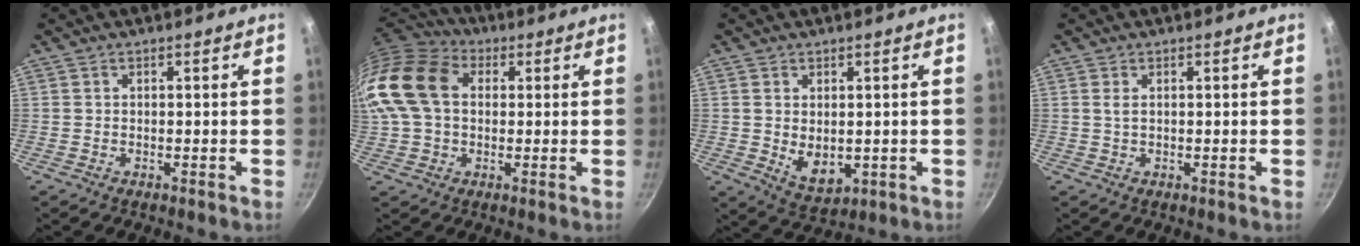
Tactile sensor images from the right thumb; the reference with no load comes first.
{"total": 16.8, "force": [2.4, 12.1, 11.4], "torque": [-0.214, 0.030, 0.028]}
{"total": 6.3, "force": [0.2, 4.1, 4.8], "torque": [-0.071, -0.019, 0.017]}
{"total": 1.2, "force": [0.3, 0.3, 1.1], "torque": [-0.021, -0.001, 0.005]}